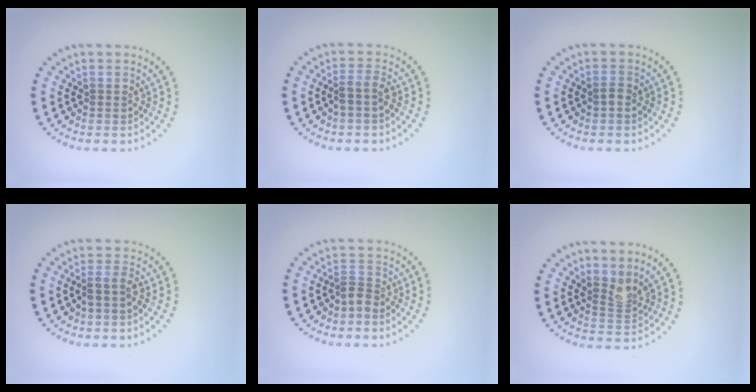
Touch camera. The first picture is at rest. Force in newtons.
{"total": 1.7, "press": 1.3, "slide": 1.1}
{"total": 0.8, "press": 0.8, "slide": 0.2}
{"total": 1.7, "press": 1.3, "slide": 1.1}
{"total": 1.8, "press": 1.3, "slide": 1.3}
{"total": 2.1, "press": 1.6, "slide": 1.4}